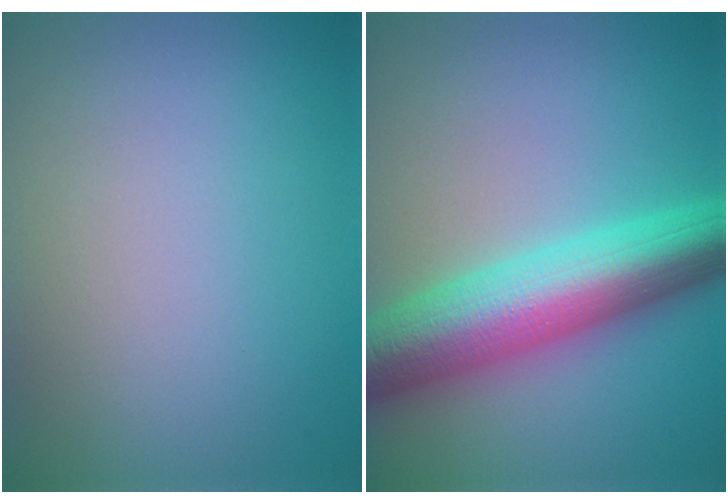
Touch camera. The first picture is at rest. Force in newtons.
{"total": 9.8, "press": 9.8, "slide": 0.3}